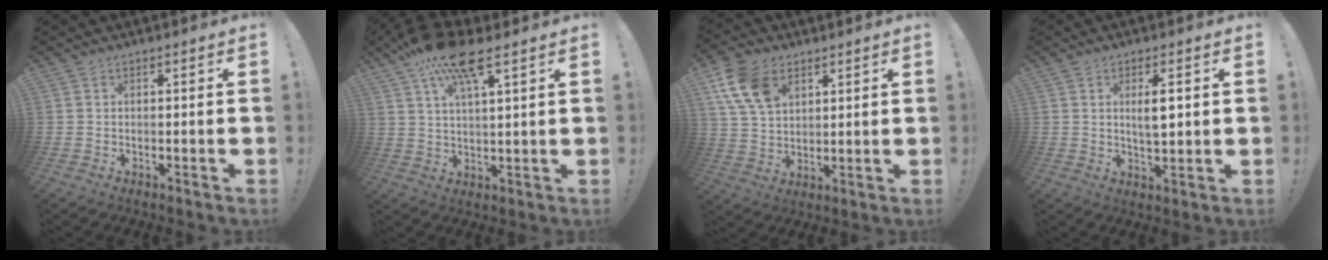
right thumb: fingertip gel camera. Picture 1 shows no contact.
{"total": 12.8, "force": [8.0, 3.4, 9.4], "torque": [-0.172, -0.032, 0.138]}
{"total": 12.6, "force": [6.1, 8.4, 7.2], "torque": [-0.131, -0.016, 0.120]}
{"total": 5.4, "force": [1.3, 1.7, 5.0], "torque": [-0.078, -0.008, 0.017]}